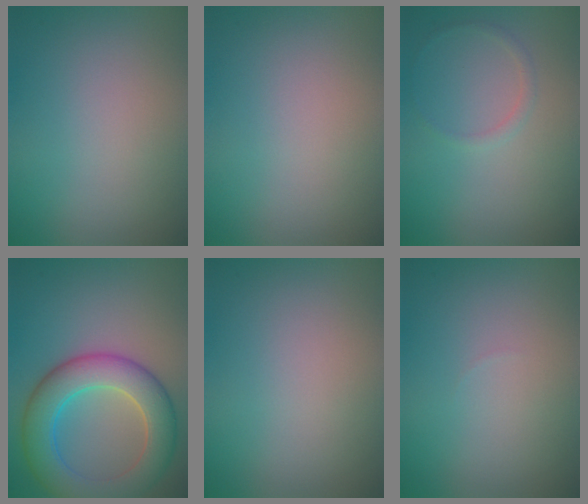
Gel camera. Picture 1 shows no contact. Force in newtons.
{"total": 0.0}
{"total": 0.8, "press": 0.8, "slide": 0.1}
{"total": 7.6, "press": 7.6, "slide": 0.2}
{"total": 0.0}
{"total": 0.0}